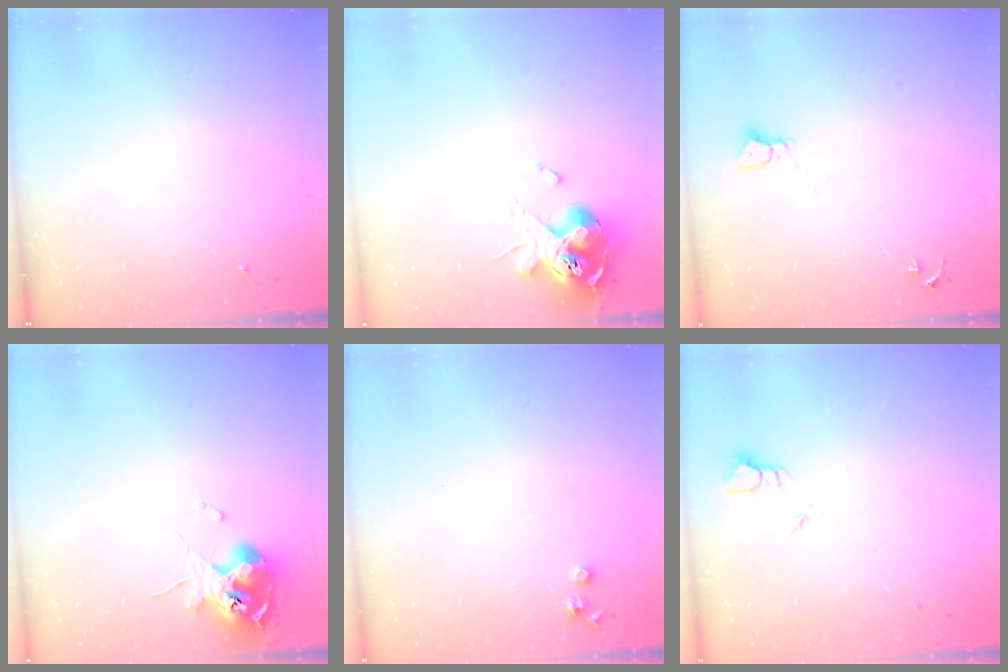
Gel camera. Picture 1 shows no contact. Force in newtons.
{"total": 14.1, "press": 14.0, "slide": 1.7}
{"total": 3.1, "press": 3.1, "slide": 0.1}
{"total": 11.8, "press": 11.7, "slide": 1.1}
{"total": 3.6, "press": 3.5, "slide": 0.5}
{"total": 2.0, "press": 2.0, "slide": 0.1}